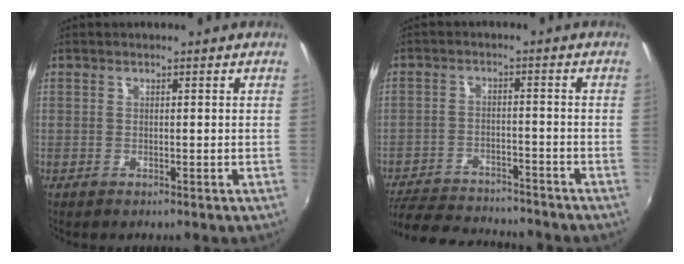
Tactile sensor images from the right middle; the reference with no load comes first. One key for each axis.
{"total": 16.4, "fx": -14.5, "fy": 4.5, "fz": 6.1, "tx": -0.144, "ty": -0.009, "tz": -0.215}